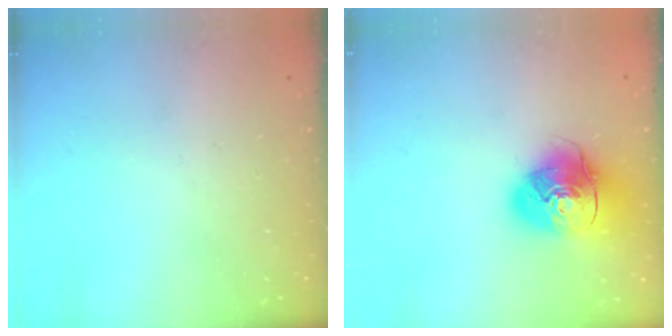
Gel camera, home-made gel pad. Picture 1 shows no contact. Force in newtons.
{"total": 15.6, "press": 15.4, "slide": 2.2}